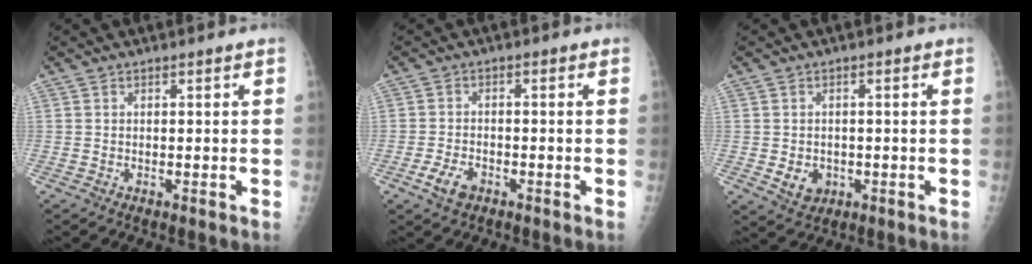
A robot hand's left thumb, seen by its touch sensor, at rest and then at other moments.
{"total": 4.3, "force": [-2.3, 2.6, 2.5], "torque": [-0.044, 0.008, -0.042]}
{"total": 4.5, "force": [-0.9, 3.8, 2.2], "torque": [-0.018, 0.001, -0.004]}